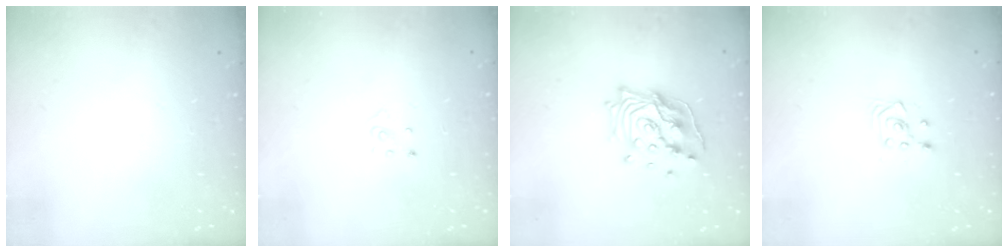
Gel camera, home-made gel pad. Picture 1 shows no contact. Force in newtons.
{"total": 2.8, "press": 2.8, "slide": 0.3}
{"total": 15.3, "press": 15.1, "slide": 2.7}
{"total": 3.4, "press": 3.0, "slide": 1.6}